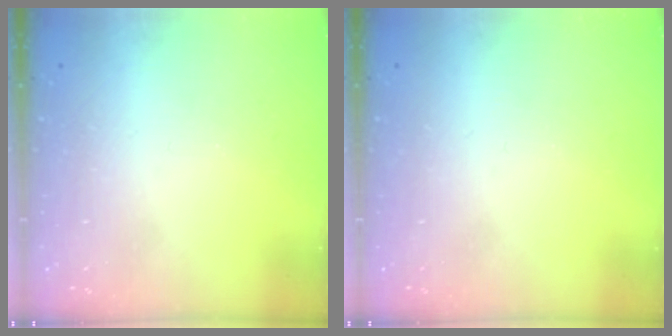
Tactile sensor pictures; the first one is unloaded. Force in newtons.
{"total": 0.0}